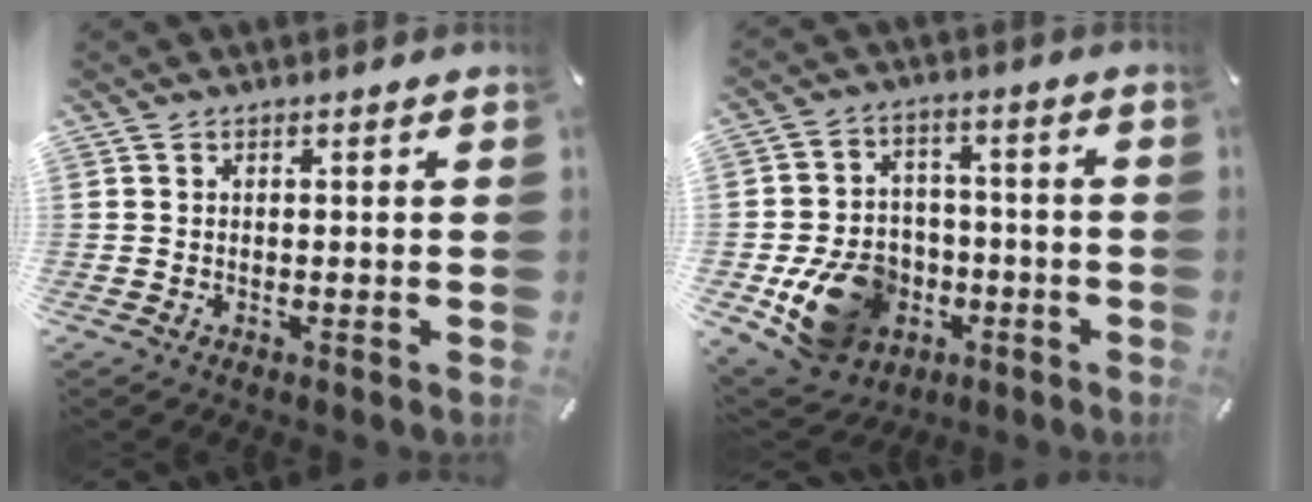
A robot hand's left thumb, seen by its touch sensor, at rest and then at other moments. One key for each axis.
{"total": 16.3, "fx": -5.8, "fy": 12.8, "fz": 8.3, "tx": -0.145, "ty": 0.036, "tz": -0.088}